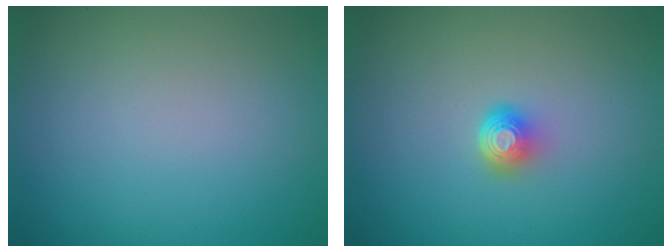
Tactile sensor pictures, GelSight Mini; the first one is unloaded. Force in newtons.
{"total": 2.0, "press": 1.4, "slide": 1.4}